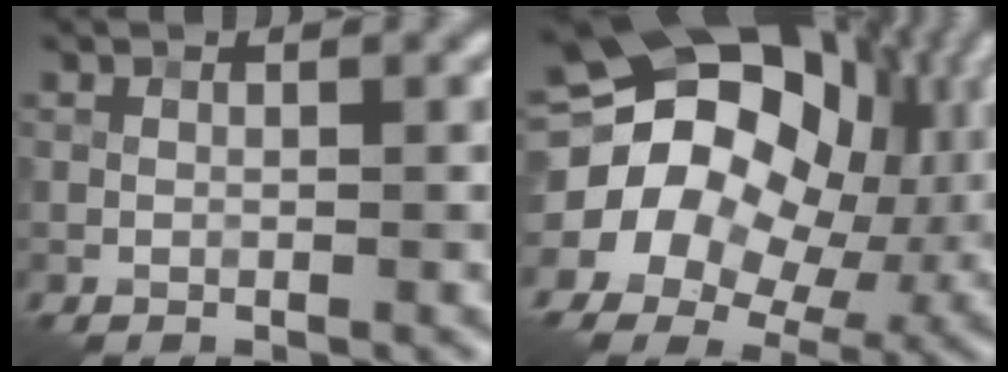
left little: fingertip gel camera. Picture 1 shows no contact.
{"total": 19.5, "force": [2.1, 15.3, 11.9], "torque": [-0.199, 0.019, 0.030]}